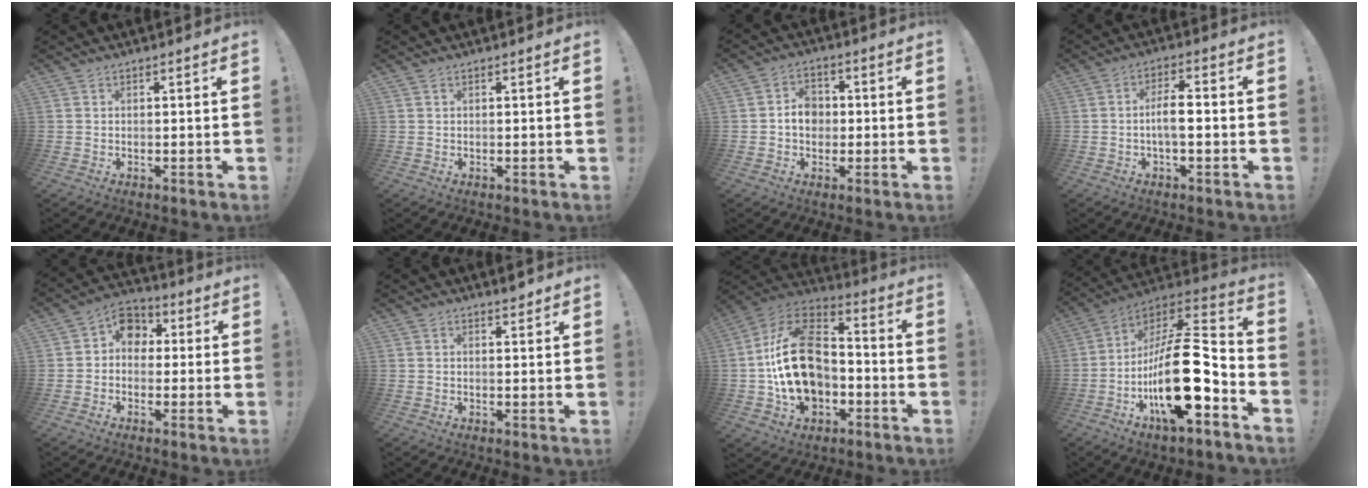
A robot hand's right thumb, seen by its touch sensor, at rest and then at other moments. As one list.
[{"total": 0.0}, {"total": 6.8, "force": [-0.4, 5.5, 3.9], "torque": [-0.059, 0.015, -0.005]}, {"total": 6.8, "force": [-1.1, 2.2, 6.3], "torque": [-0.121, 0.007, -0.025]}, {"total": 7.9, "force": [0.5, 6.9, 3.8], "torque": [-0.060, 0.017, 0.016]}, {"total": 1.8, "force": [1.7, 0.2, 0.6], "torque": [0.003, -0.014, 0.027]}, {"total": 23.6, "force": [-2.3, 16.6, 16.6], "torque": [-0.294, 0.036, -0.025]}, {"total": 25.2, "force": [-6.6, 9.3, 22.5], "torque": [-0.395, 0.028, -0.109]}]